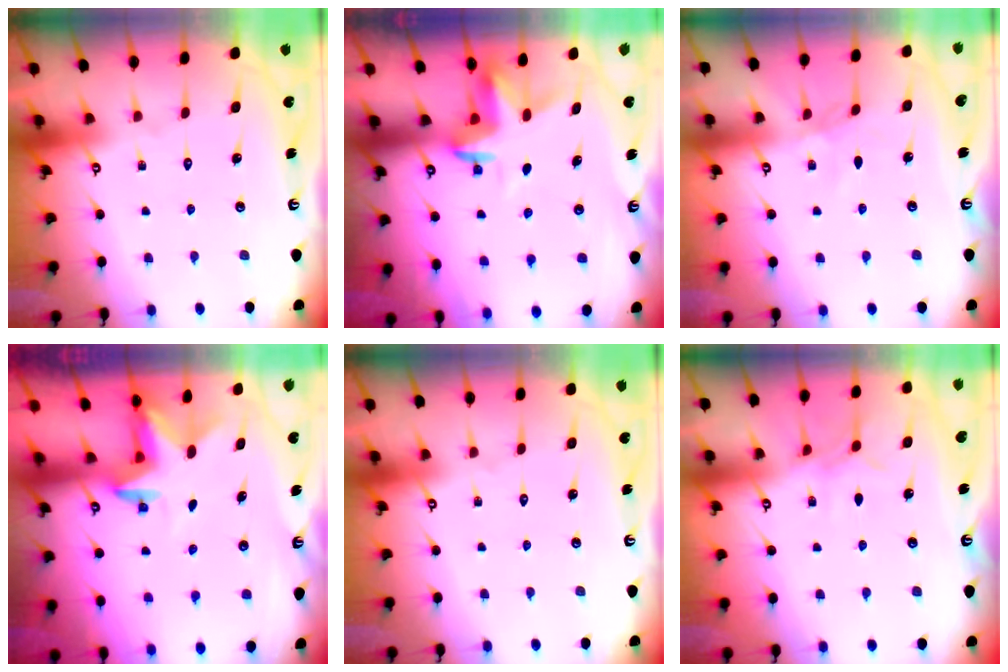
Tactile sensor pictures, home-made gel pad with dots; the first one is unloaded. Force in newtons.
{"total": 3.6, "press": 3.6, "slide": 0.2}
{"total": 2.2, "press": 2.2, "slide": 0.3}
{"total": 2.4, "press": 2.3, "slide": 0.4}
{"total": 0.0}
{"total": 5.9, "press": 5.9, "slide": 0.7}